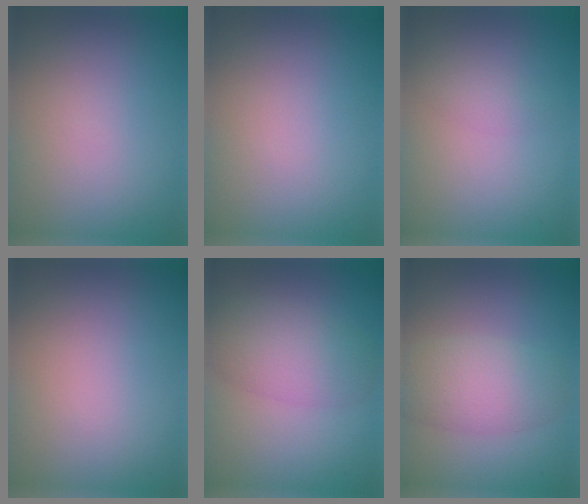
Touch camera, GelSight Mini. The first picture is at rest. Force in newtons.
{"total": 0.0}
{"total": 1.1, "press": 1.1, "slide": 0.1}
{"total": 0.0}
{"total": 4.7, "press": 4.7, "slide": 0.2}
{"total": 4.3, "press": 4.3, "slide": 0.2}